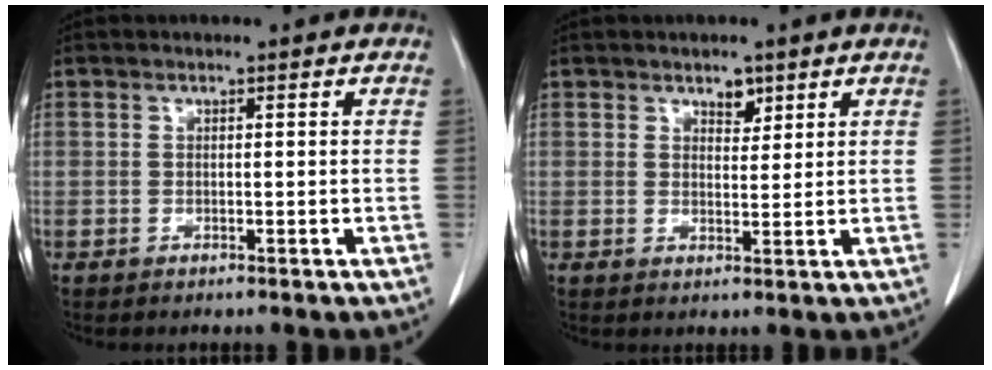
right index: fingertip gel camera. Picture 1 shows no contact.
{"total": 2.4, "force": [1.7, 1.3, 1.1], "torque": [-0.015, -0.004, 0.028]}